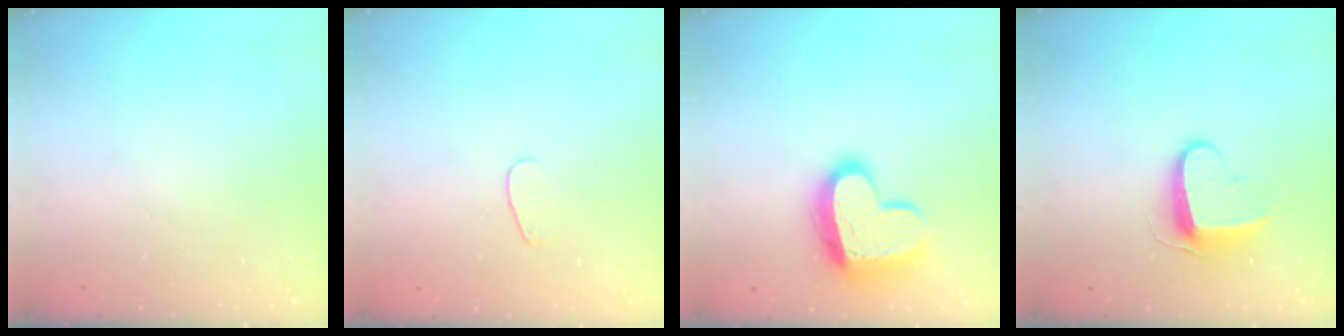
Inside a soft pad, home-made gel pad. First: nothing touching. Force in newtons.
{"total": 2.6, "press": 2.5, "slide": 0.3}
{"total": 16.2, "press": 16.1, "slide": 1.4}
{"total": 8.9, "press": 8.9, "slide": 0.2}